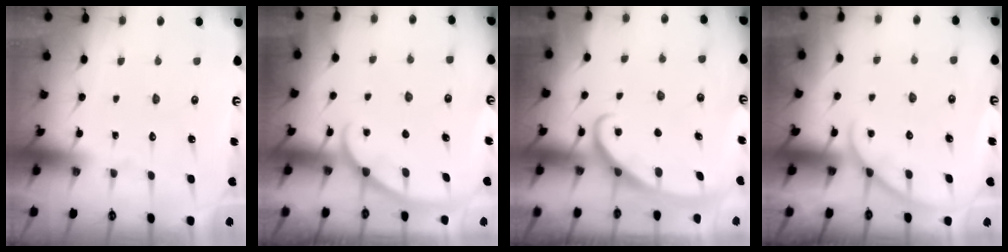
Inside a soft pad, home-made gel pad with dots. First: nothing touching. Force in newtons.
{"total": 2.3, "press": 2.3, "slide": 0.2}
{"total": 3.0, "press": 2.9, "slide": 0.4}
{"total": 3.3, "press": 3.3, "slide": 0.4}